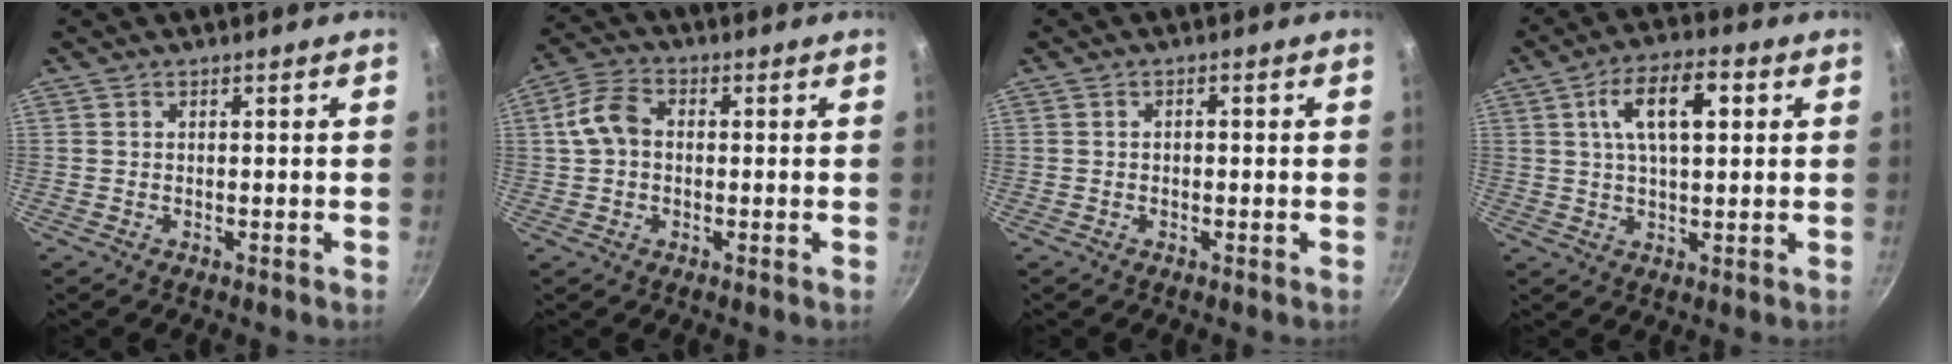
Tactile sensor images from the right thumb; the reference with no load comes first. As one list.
[{"total": 6.9, "force": [0.3, 5.1, 4.7], "torque": [-0.084, 0.022, -0.004]}, {"total": 1.0, "force": [-0.2, 0.7, 0.7], "torque": [-0.013, 0.007, -0.004]}, {"total": 10.8, "force": [3.0, 4.9, 9.1], "torque": [-0.137, 0.010, 0.044]}]